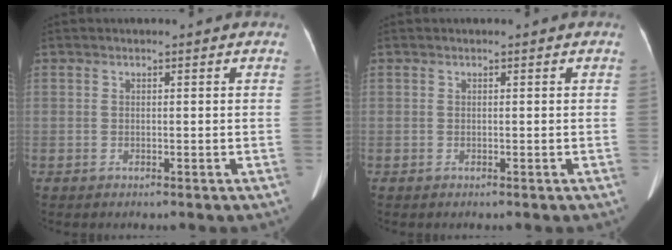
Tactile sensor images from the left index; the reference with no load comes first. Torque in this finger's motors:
{"motor_torque": [0.00, 0.00, 0.00, 0.01]}